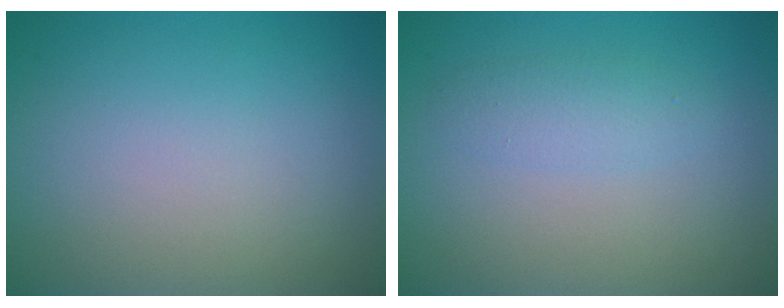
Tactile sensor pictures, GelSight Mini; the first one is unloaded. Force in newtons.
{"total": 1.6, "press": 1.6, "slide": 0.0}